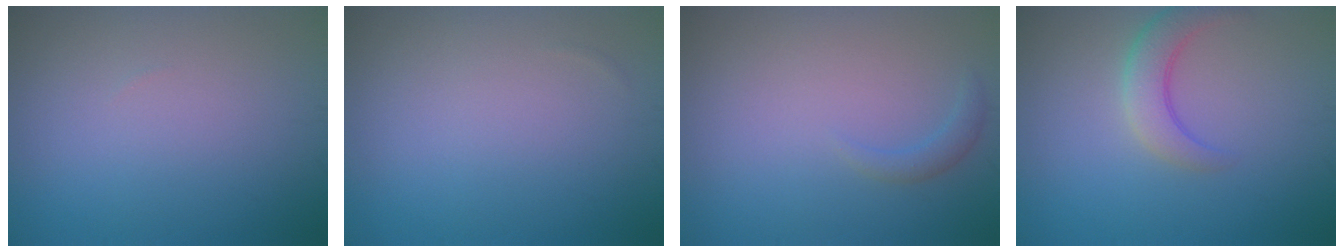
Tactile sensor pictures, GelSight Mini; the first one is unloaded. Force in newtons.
{"total": 0.0}
{"total": 1.2, "press": 1.2, "slide": 0.2}
{"total": 3.4, "press": 3.4, "slide": 0.1}